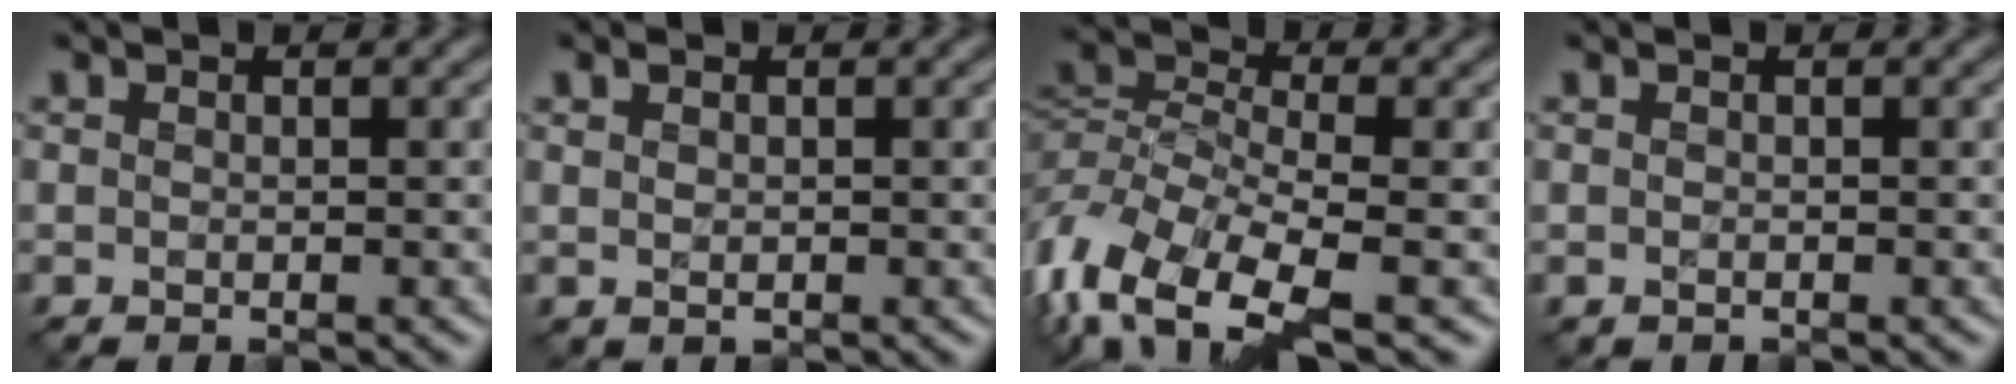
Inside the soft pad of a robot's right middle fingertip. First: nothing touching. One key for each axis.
{"total": 0.6, "fx": 0.5, "fy": 0.4, "fz": 0.2, "tx": -0.004, "ty": 0.001, "tz": 0.011}
{"total": 9.0, "fx": -4.1, "fy": 4.2, "fz": 6.8, "tx": -0.138, "ty": -0.001, "tz": -0.092}
{"total": 0.0}